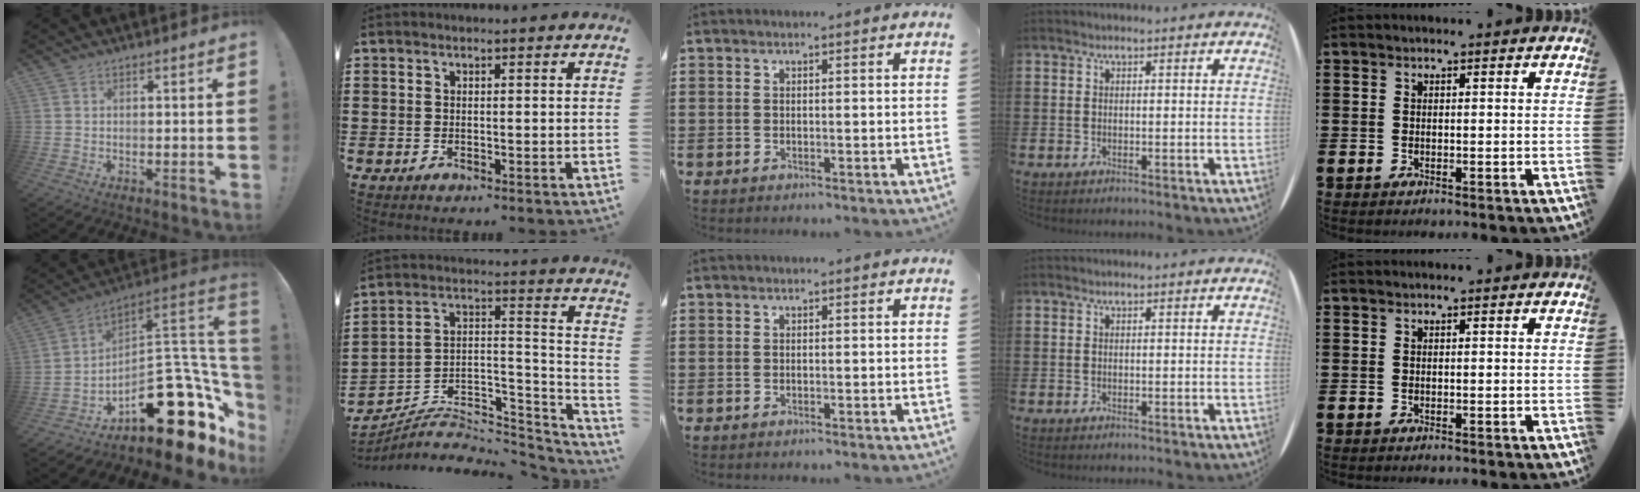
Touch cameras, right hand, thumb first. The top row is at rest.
{"thumb": {"total": 23.9, "force": [-7.4, 11.8, 19.4], "torque": [-0.238, 0.014, -0.100]}, "index": {"total": 4.7, "force": [-3.7, 2.4, 1.6], "torque": [-0.026, -0.001, -0.072]}}